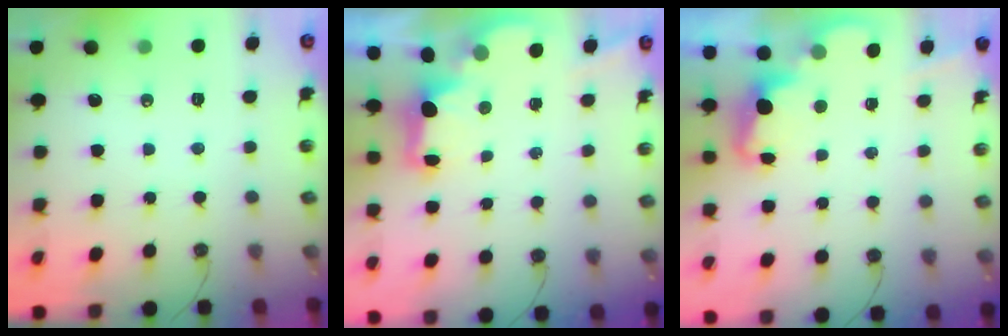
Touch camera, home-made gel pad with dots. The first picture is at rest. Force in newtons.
{"total": 2.2, "press": 2.1, "slide": 0.8}
{"total": 2.3, "press": 2.2, "slide": 0.5}